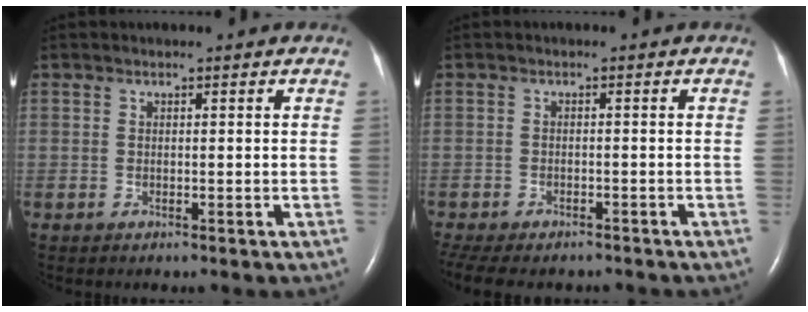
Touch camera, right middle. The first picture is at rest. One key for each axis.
{"total": 13.0, "fx": -10.4, "fy": 5.3, "fz": 5.6, "tx": -0.140, "ty": -0.012, "tz": -0.135}